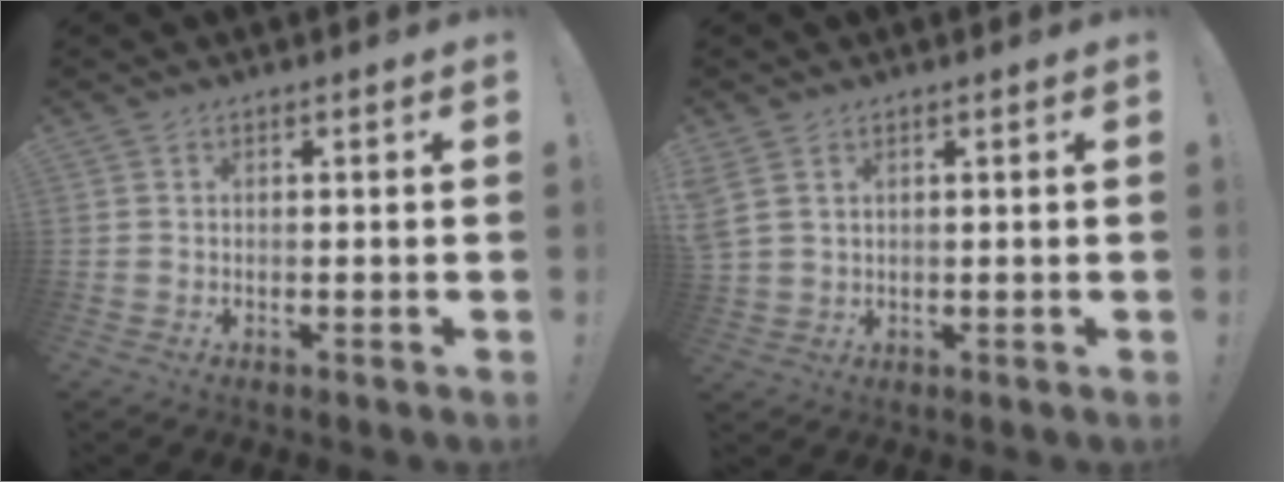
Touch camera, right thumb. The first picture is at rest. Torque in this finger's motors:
{"motor_torque": [0.34, 0.37, 1.20, 0.31, 0.22]}